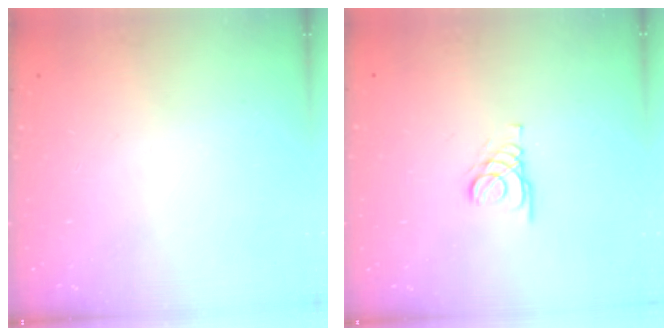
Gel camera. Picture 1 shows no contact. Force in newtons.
{"total": 1.4, "press": 1.4, "slide": 0.2}